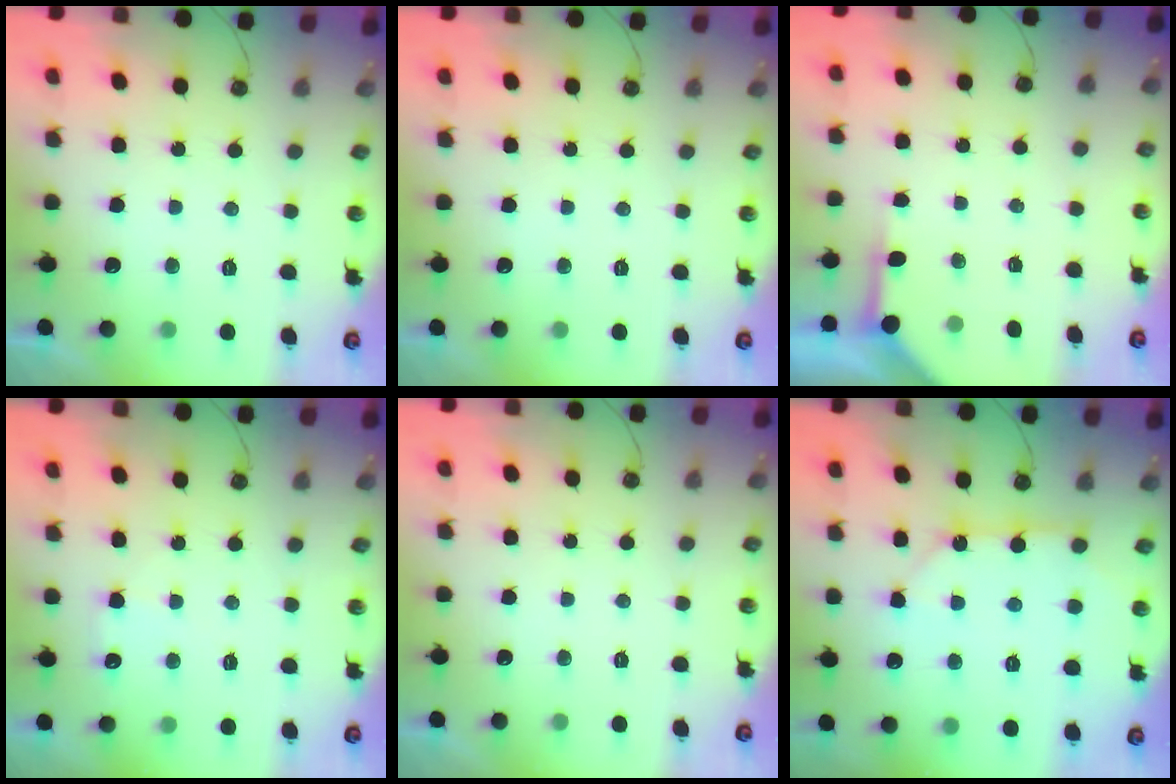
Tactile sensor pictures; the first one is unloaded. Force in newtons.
{"total": 0.0}
{"total": 3.8, "press": 3.8, "slide": 0.5}
{"total": 3.9, "press": 3.9, "slide": 0.3}
{"total": 0.0}
{"total": 11.6, "press": 11.6, "slide": 1.1}